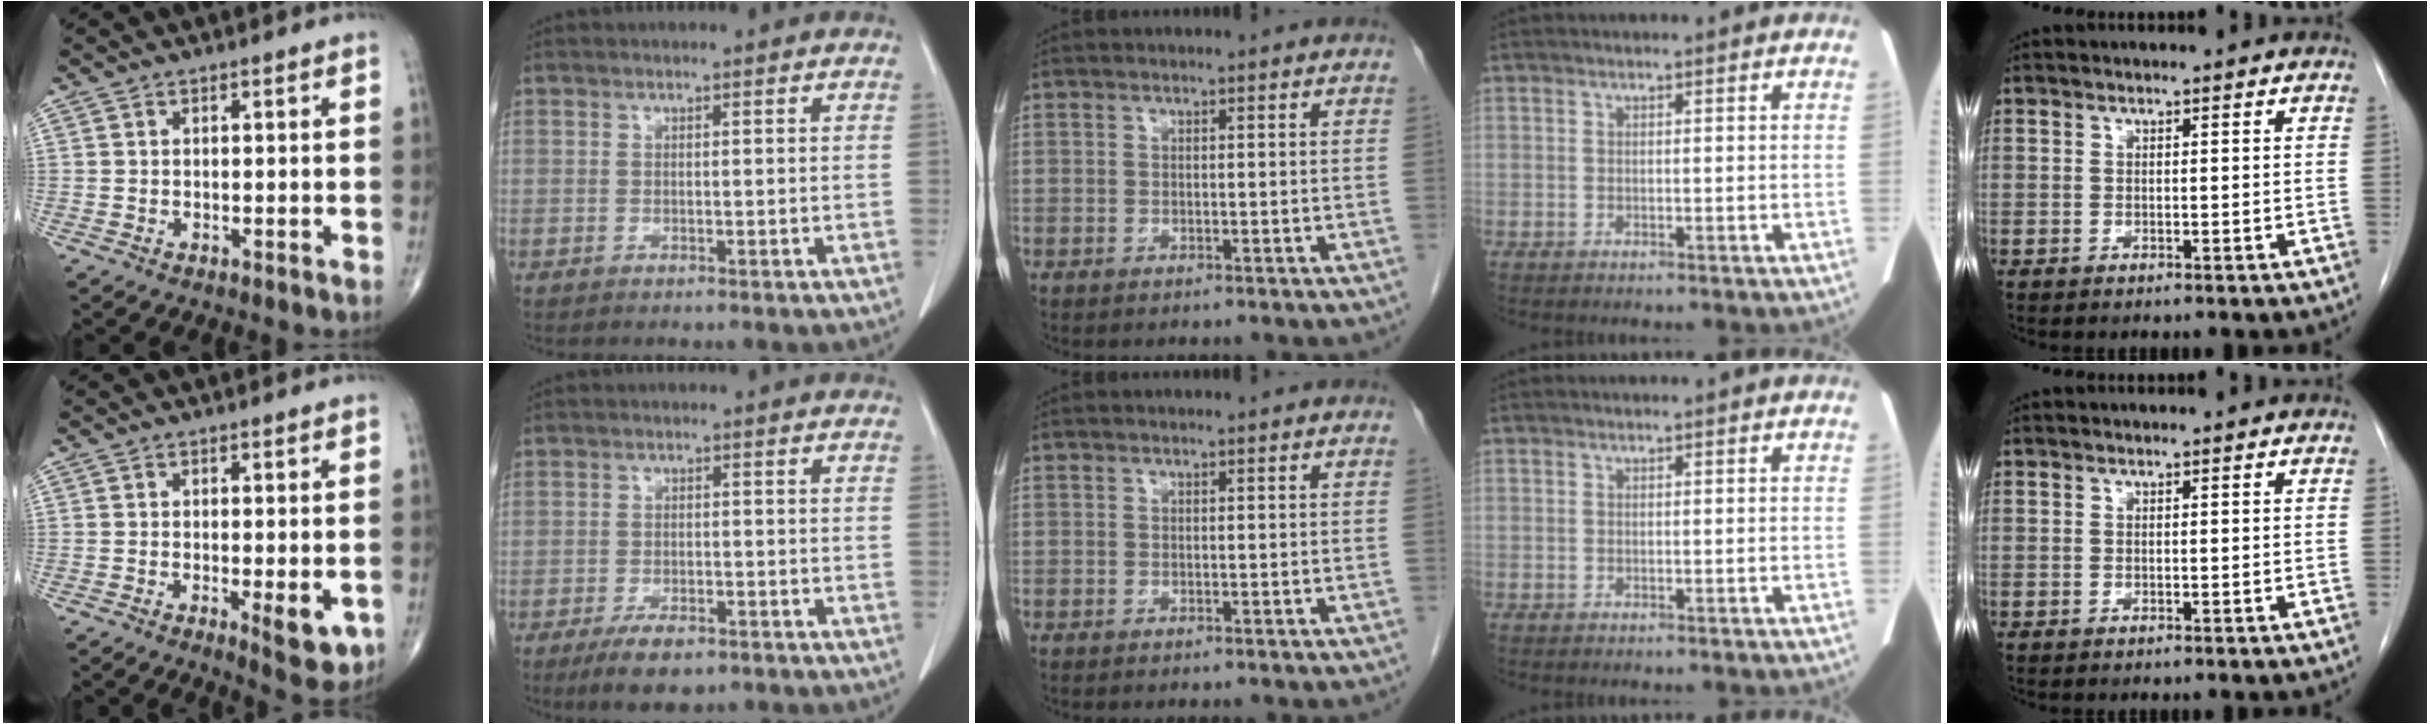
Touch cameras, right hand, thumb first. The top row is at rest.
{"thumb": {"total": 6.3, "force": [-1.8, 2.1, 5.7], "torque": [-0.067, -0.012, -0.021]}, "index": {"total": 5.7, "force": [-3.9, 2.0, 3.5], "torque": [-0.059, -0.005, -0.061]}}